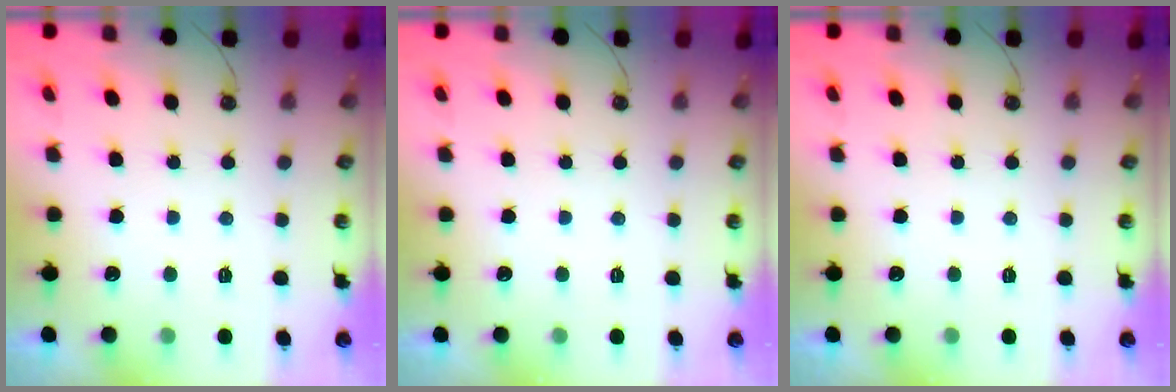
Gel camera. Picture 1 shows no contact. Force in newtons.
{"total": 0.0}
{"total": 0.0}